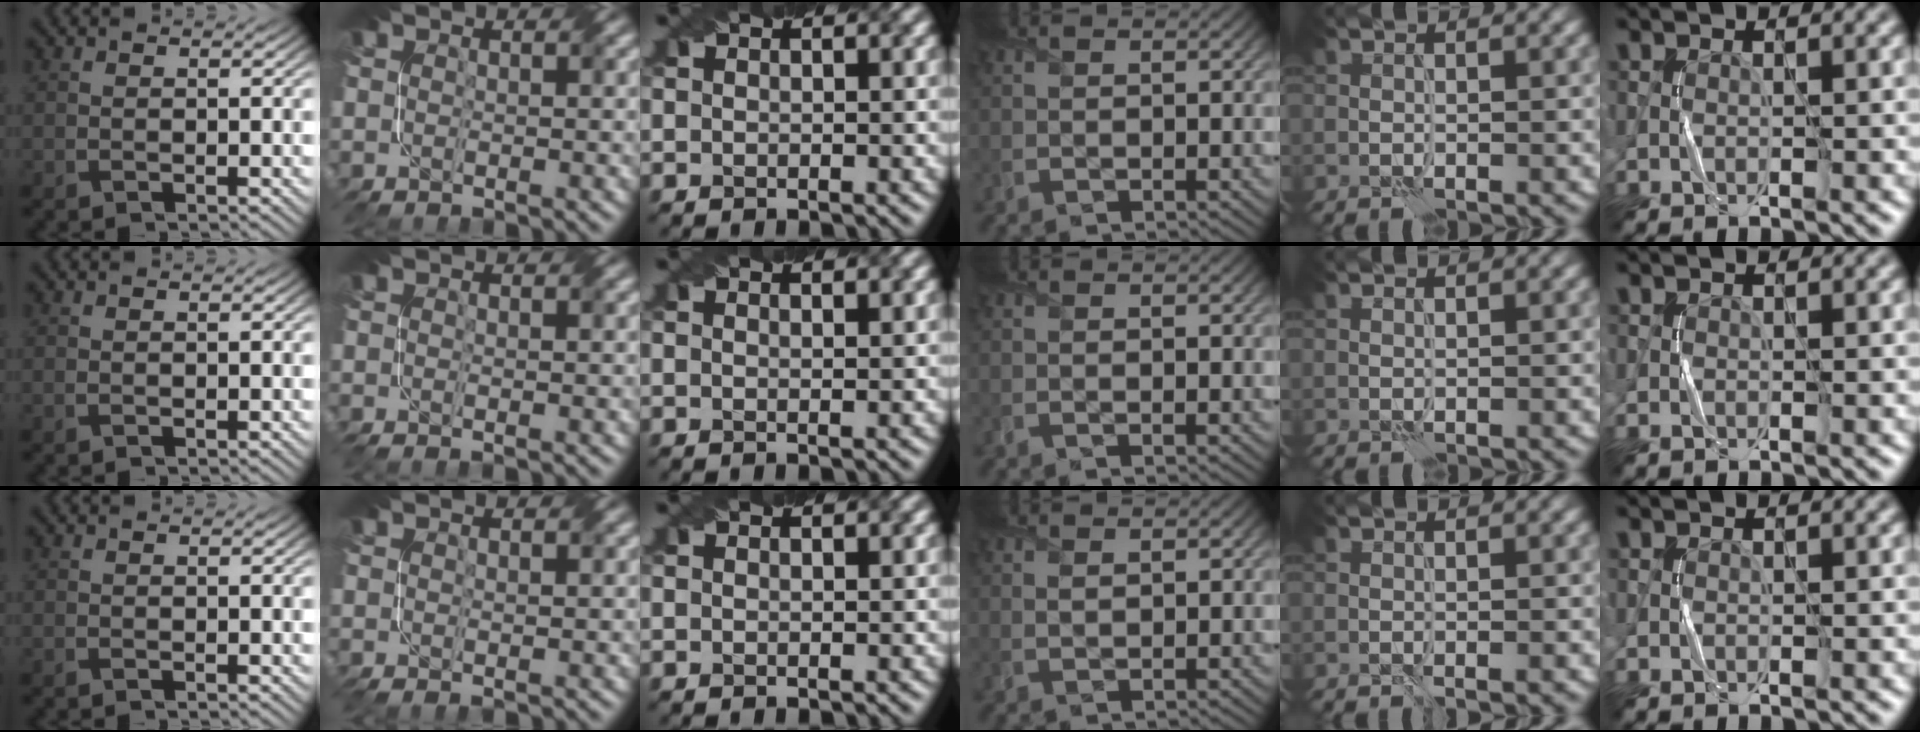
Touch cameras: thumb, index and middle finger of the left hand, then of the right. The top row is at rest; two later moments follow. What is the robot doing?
{"motion": "fold", "object": "netting"}